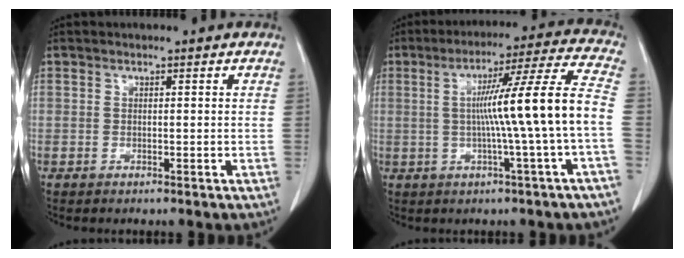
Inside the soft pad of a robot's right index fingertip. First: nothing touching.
{"total": 13.2, "force": [-1.1, -2.2, 12.9], "torque": [-0.197, 0.013, -0.016]}